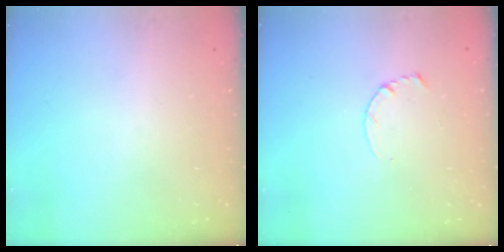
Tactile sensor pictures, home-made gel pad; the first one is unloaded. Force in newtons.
{"total": 3.5, "press": 3.5, "slide": 0.4}